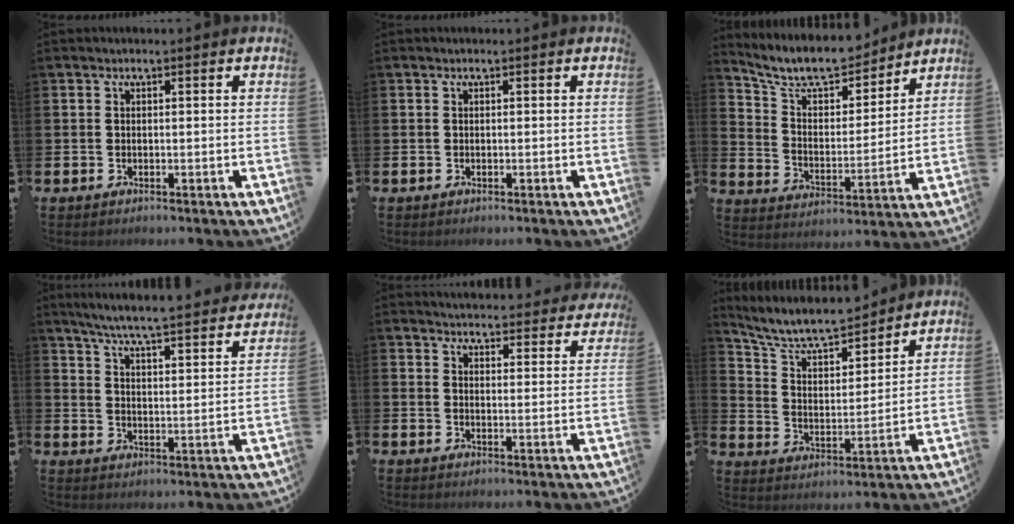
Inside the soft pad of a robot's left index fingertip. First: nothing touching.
{"total": 0.0}
{"total": 9.4, "force": [8.6, 2.7, 2.4], "torque": [-0.081, -0.065, 0.153]}
{"total": 6.5, "force": [6.2, -0.1, 2.1], "torque": [-0.064, -0.050, 0.103]}
{"total": 4.6, "force": [4.6, 0.7, 0.2], "torque": [-0.015, -0.036, 0.080]}
{"total": 7.8, "force": [7.2, 1.8, 2.4], "torque": [-0.087, -0.049, 0.125]}